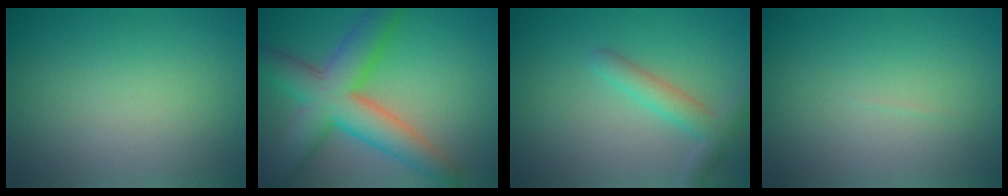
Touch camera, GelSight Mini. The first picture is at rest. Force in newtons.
{"total": 8.4, "press": 8.4, "slide": 0.4}
{"total": 2.8, "press": 2.8, "slide": 0.2}
{"total": 0.0}